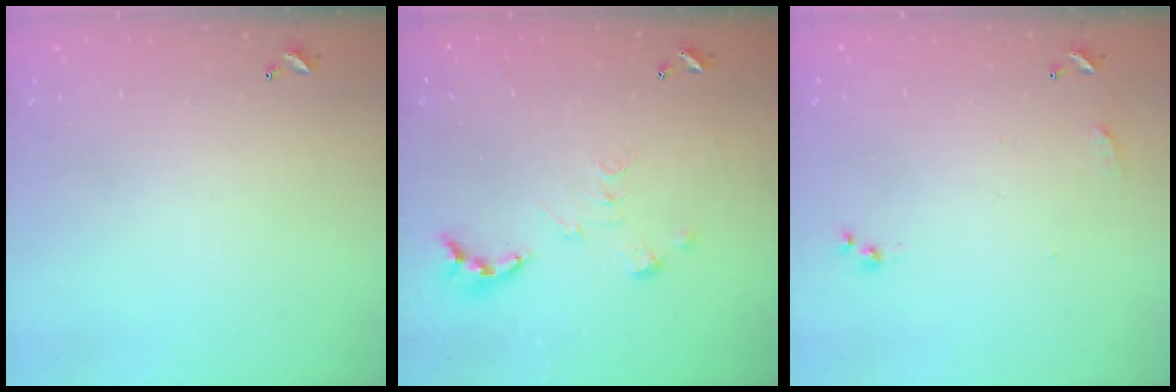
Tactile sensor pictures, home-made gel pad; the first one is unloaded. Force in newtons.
{"total": 0.0}
{"total": 4.5, "press": 4.5, "slide": 0.5}